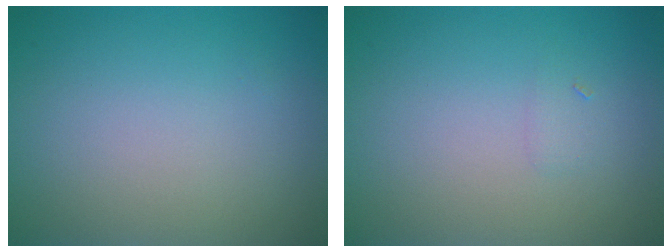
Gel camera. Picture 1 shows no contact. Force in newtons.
{"total": 0.7, "press": 0.7, "slide": 0.0}